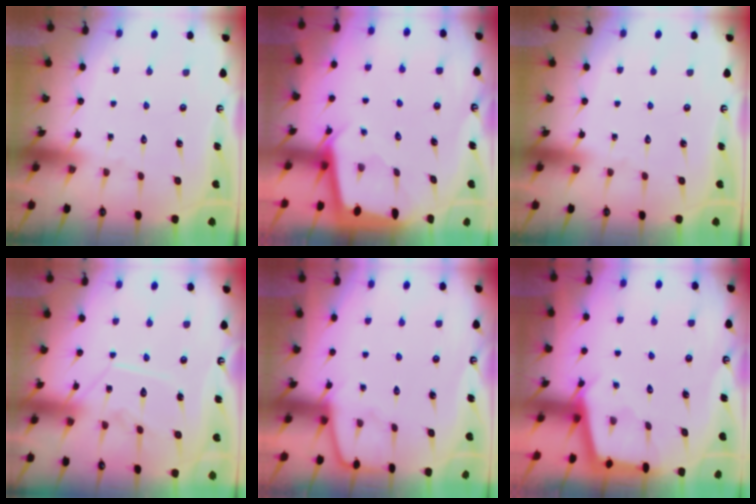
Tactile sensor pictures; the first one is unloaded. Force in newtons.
{"total": 2.0, "press": 1.9, "slide": 0.2}
{"total": 0.0}
{"total": 10.5, "press": 10.5, "slide": 0.4}
{"total": 4.4, "press": 4.4, "slide": 0.4}
{"total": 2.3, "press": 2.3, "slide": 0.1}